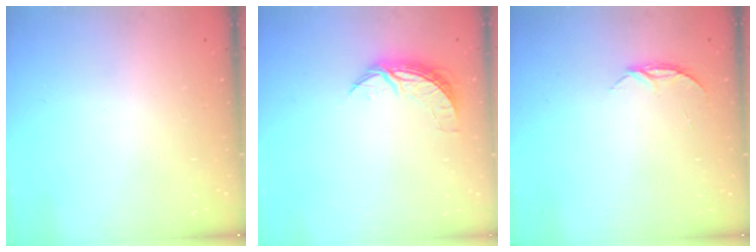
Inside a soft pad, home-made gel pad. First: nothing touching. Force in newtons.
{"total": 7.4, "press": 7.4, "slide": 0.5}
{"total": 4.3, "press": 4.3, "slide": 0.5}